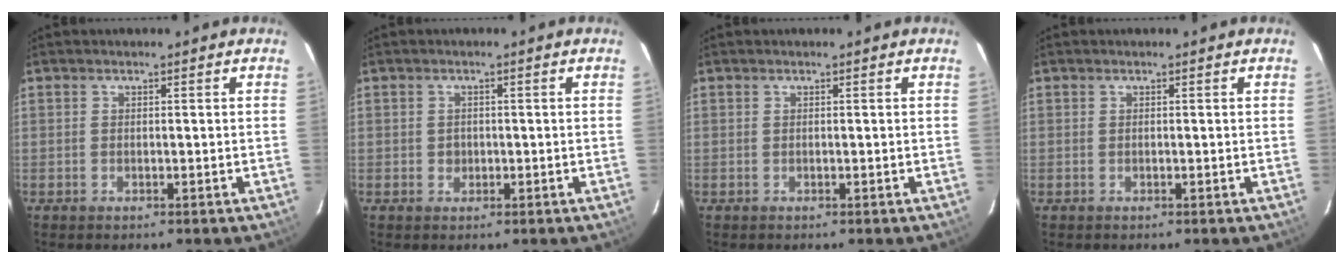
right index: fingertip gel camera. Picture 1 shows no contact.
{"total": 1.6, "force": [-0.3, 1.6, 0.3], "torque": [-0.002, 0.001, -0.002]}
{"total": 0.0}
{"total": 0.0}